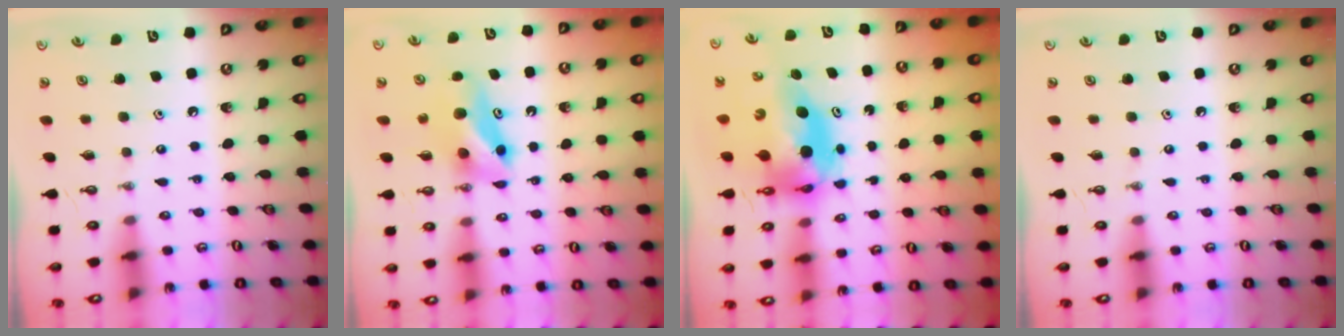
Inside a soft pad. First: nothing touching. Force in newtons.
{"total": 8.6, "press": 7.8, "slide": 3.6}
{"total": 8.9, "press": 8.9, "slide": 1.0}
{"total": 0.0}